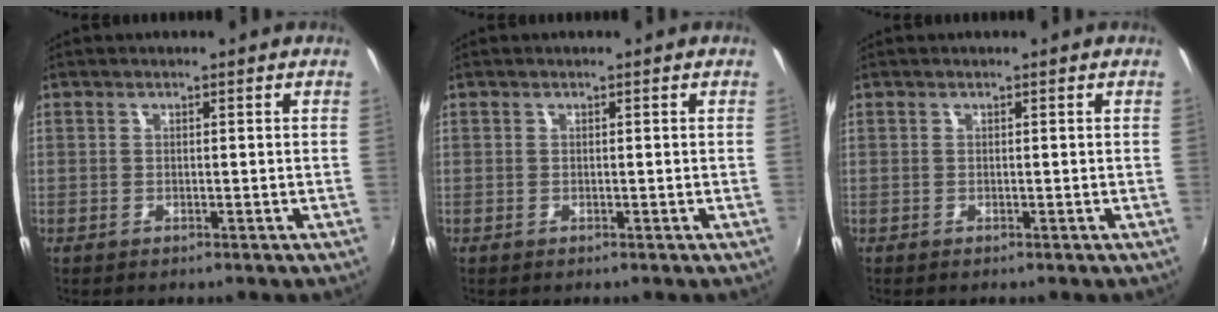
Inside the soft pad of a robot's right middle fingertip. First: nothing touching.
{"total": 0.0}
{"total": 0.0}